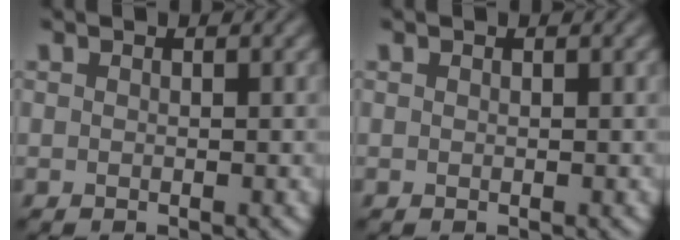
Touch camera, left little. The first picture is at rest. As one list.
[{"total": 0.0}]